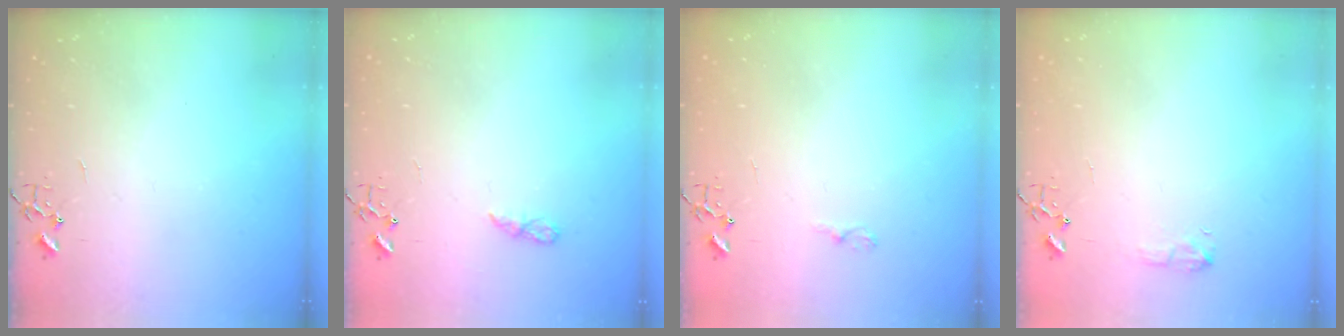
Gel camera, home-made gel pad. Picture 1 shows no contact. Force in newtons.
{"total": 5.4, "press": 5.4, "slide": 0.6}
{"total": 4.6, "press": 4.6, "slide": 0.4}
{"total": 6.4, "press": 6.3, "slide": 0.7}